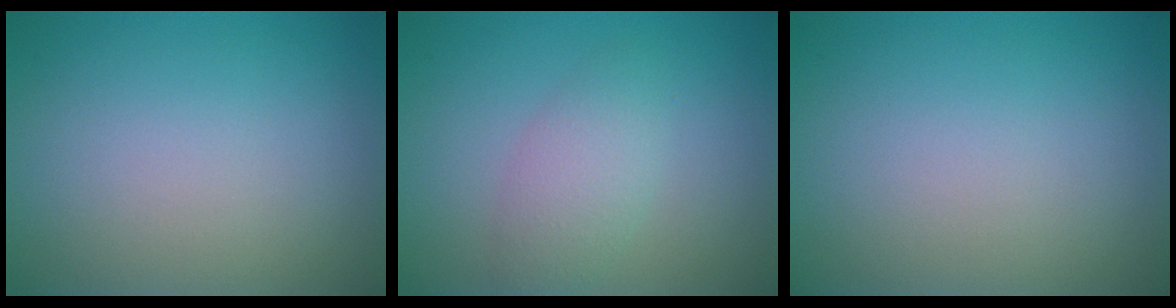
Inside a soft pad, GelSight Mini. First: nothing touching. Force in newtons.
{"total": 2.7, "press": 2.7, "slide": 0.1}
{"total": 0.0}